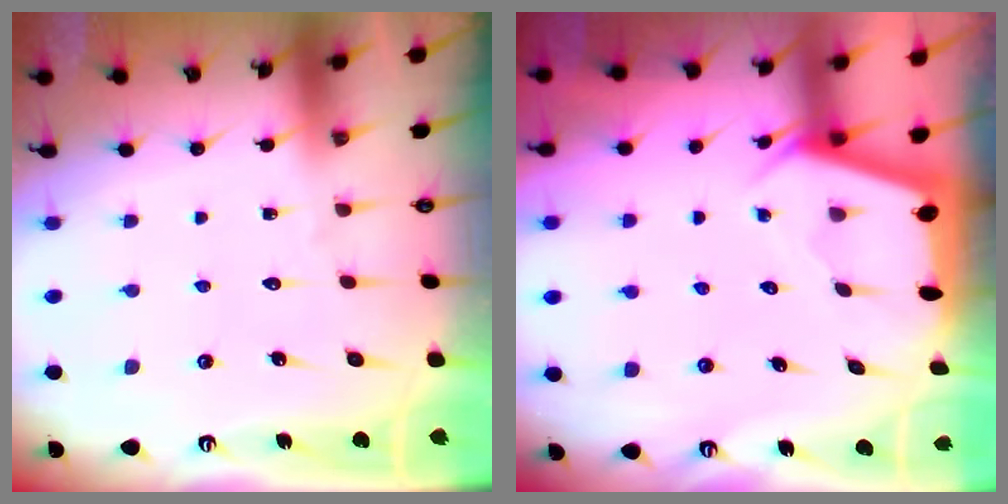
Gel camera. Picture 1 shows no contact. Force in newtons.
{"total": 2.3, "press": 2.3, "slide": 0.3}